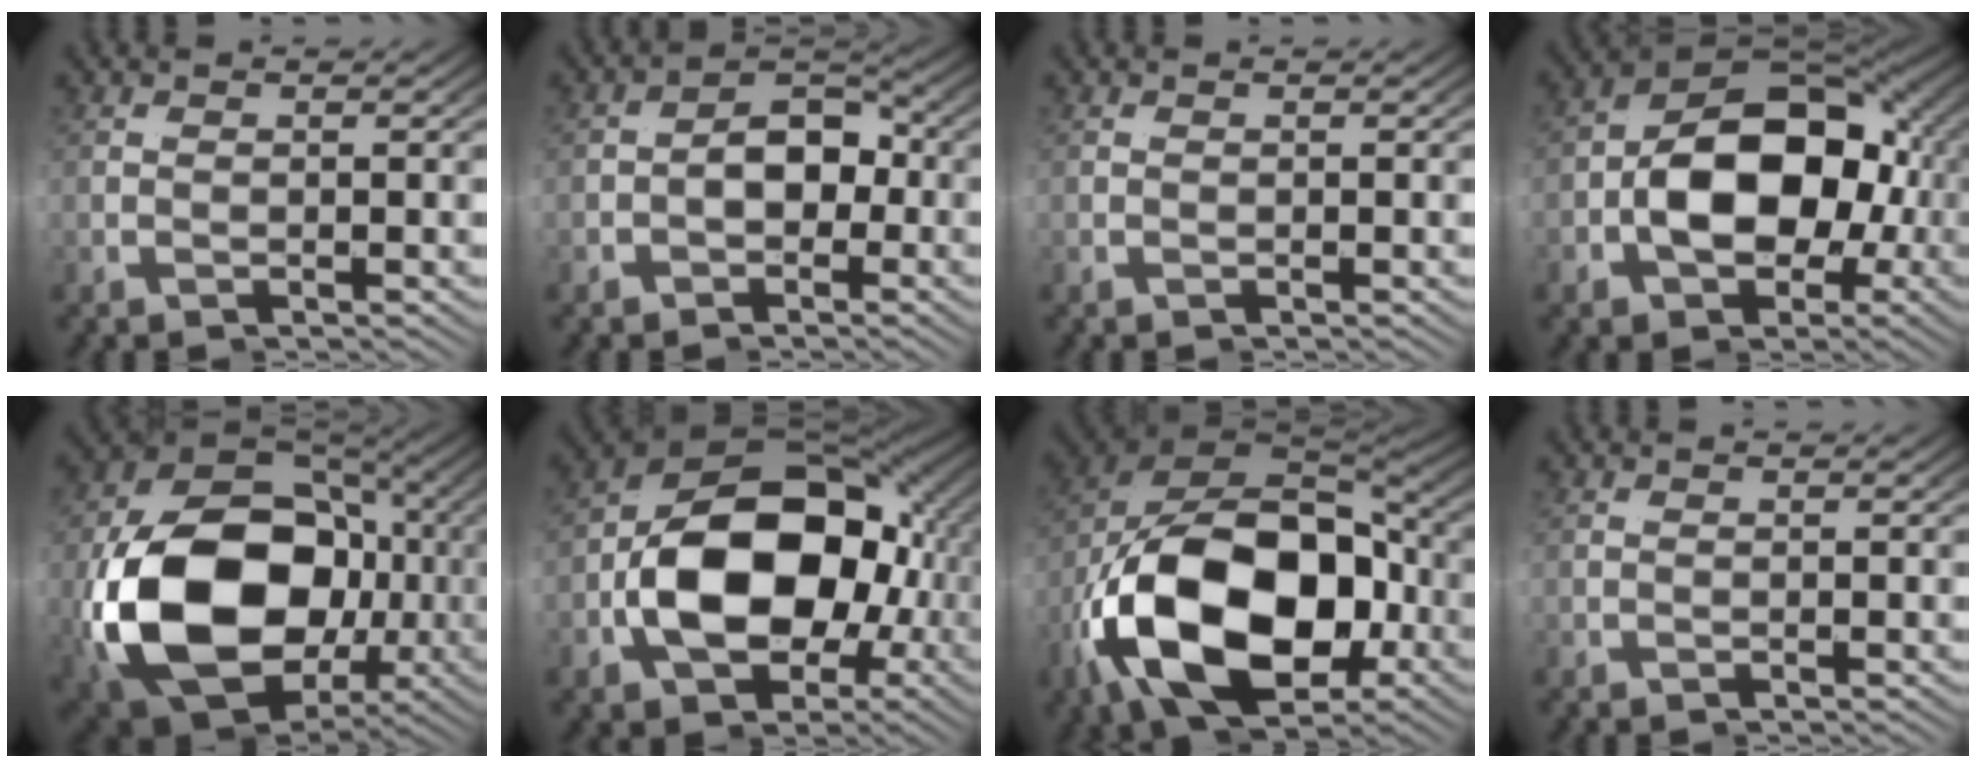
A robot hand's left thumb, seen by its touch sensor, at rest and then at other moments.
{"total": 4.5, "force": [-1.7, 3.1, 2.8], "torque": [-0.061, -0.012, -0.025]}
{"total": 0.0}
{"total": 14.0, "force": [-1.9, 8.0, 11.3], "torque": [-0.214, -0.023, -0.023]}
{"total": 21.9, "force": [-3.2, 12.7, 17.6], "torque": [-0.360, -0.048, -0.028]}
{"total": 16.4, "force": [-1.8, 9.2, 13.5], "torque": [-0.267, -0.027, -0.019]}
{"total": 18.9, "force": [-3.3, 10.4, 15.5], "torque": [-0.343, -0.037, -0.033]}
{"total": 0.0}